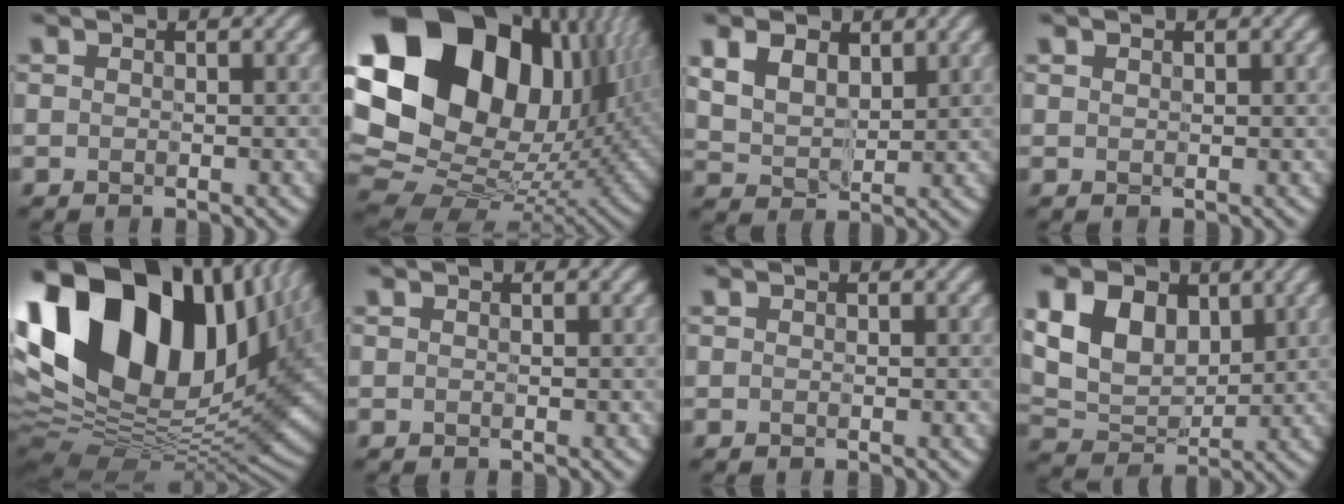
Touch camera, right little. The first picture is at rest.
{"total": 22.2, "force": [6.5, 15.4, 14.5], "torque": [-0.305, 0.034, 0.120]}
{"total": 5.3, "force": [2.4, 3.5, 3.2], "torque": [-0.089, 0.002, 0.038]}
{"total": 0.6, "force": [0.4, 0.3, 0.2], "torque": [-0.004, 0.003, 0.008]}
{"total": 19.7, "force": [5.6, 12.7, 14.0], "torque": [-0.282, 0.009, 0.107]}
{"total": 0.0}
{"total": 0.0}
{"total": 7.8, "force": [2.2, 5.5, 5.1], "torque": [-0.115, 0.003, 0.030]}